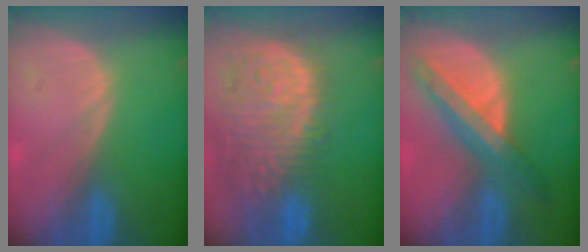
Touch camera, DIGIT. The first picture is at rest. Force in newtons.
{"total": 14.5, "press": 11.9, "slide": 8.2}
{"total": 8.5, "press": 7.3, "slide": 4.3}